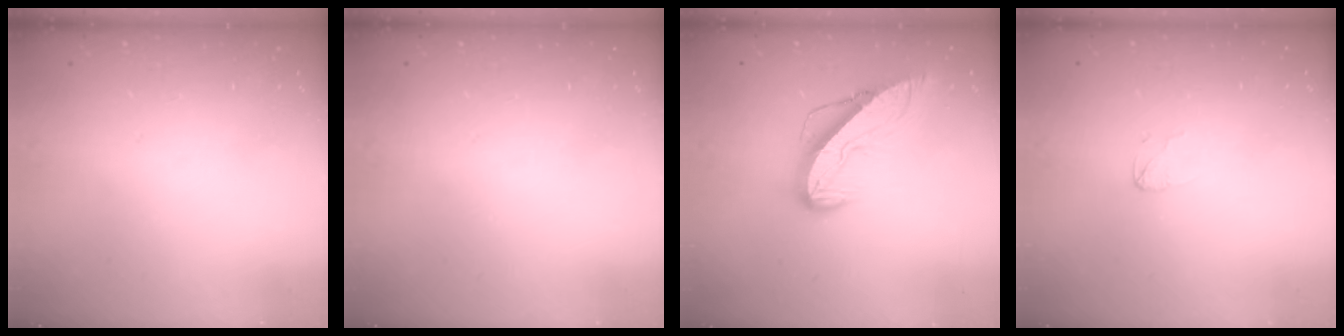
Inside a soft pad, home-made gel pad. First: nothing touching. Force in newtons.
{"total": 0.0}
{"total": 9.4, "press": 9.4, "slide": 0.8}
{"total": 2.9, "press": 2.8, "slide": 0.3}